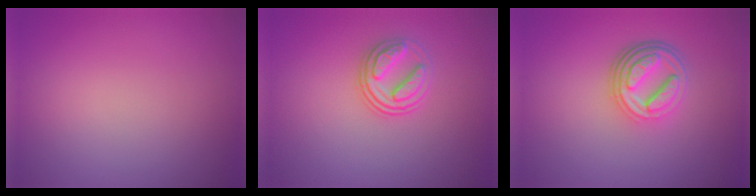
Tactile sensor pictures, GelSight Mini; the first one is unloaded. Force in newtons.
{"total": 2.9, "press": 2.6, "slide": 1.3}
{"total": 4.9, "press": 3.5, "slide": 3.4}